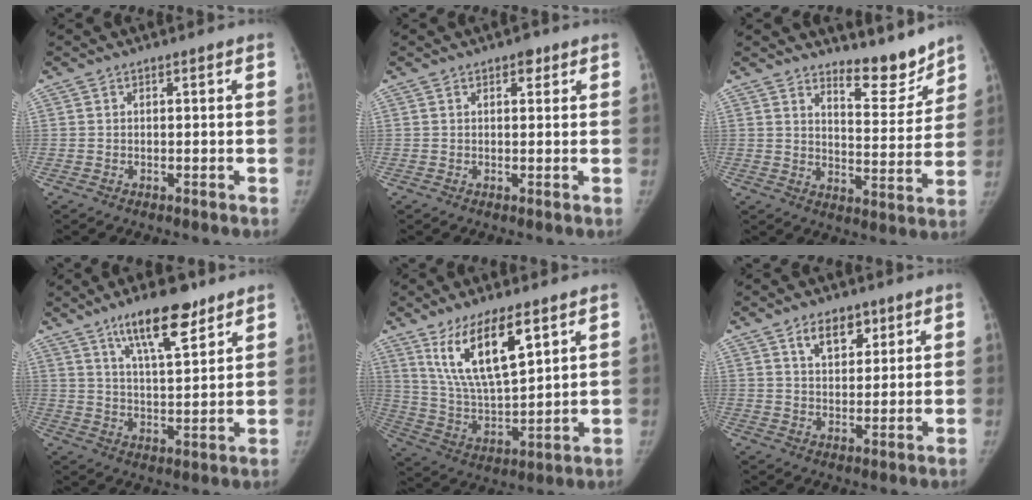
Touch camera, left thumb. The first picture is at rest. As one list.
[{"total": 1.7, "force": [1.0, 1.0, 1.0], "torque": [-0.004, -0.002, 0.011]}, {"total": 8.9, "force": [8.1, 2.4, 2.8], "torque": [-0.007, -0.075, 0.126]}, {"total": 12.6, "force": [8.2, 3.8, 8.8], "torque": [-0.123, -0.044, 0.138]}, {"total": 15.8, "force": [8.4, 5.4, 12.2], "torque": [-0.204, -0.041, 0.169]}, {"total": 6.7, "force": [3.8, 4.0, 3.8], "torque": [-0.035, -0.023, 0.064]}]